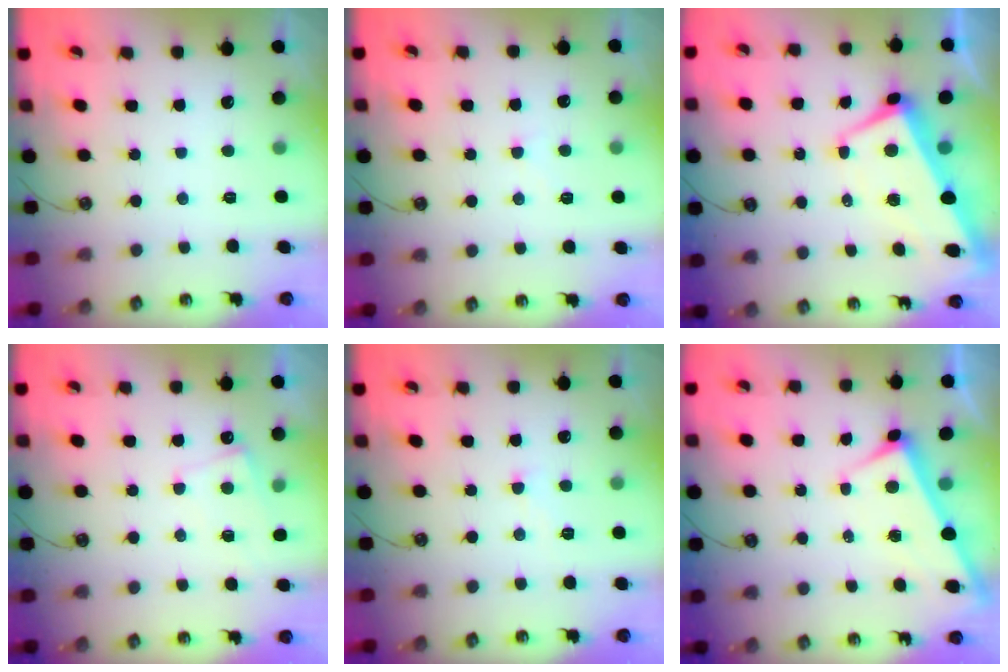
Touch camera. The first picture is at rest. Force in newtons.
{"total": 0.9, "press": 0.5, "slide": 0.7}
{"total": 1.6, "press": 1.0, "slide": 1.3}
{"total": 3.0, "press": 3.0, "slide": 0.5}
{"total": 2.2, "press": 2.2, "slide": 0.4}
{"total": 3.2, "press": 3.2, "slide": 0.0}